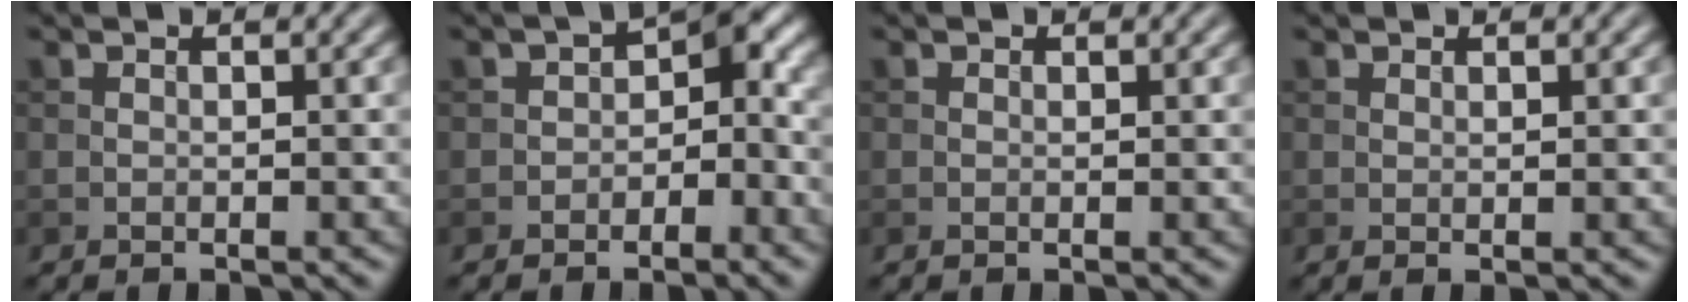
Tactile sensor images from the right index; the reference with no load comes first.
{"total": 3.9, "force": [-1.0, 2.5, 2.8], "torque": [-0.016, 0.011, -0.027]}
{"total": 0.0}
{"total": 0.6, "force": [0.3, 0.0, 0.6], "torque": [-0.010, 0.001, 0.005]}